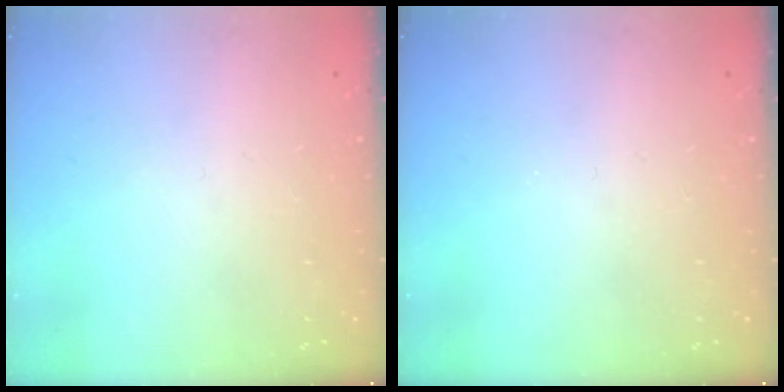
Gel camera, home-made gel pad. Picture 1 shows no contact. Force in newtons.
{"total": 0.0}